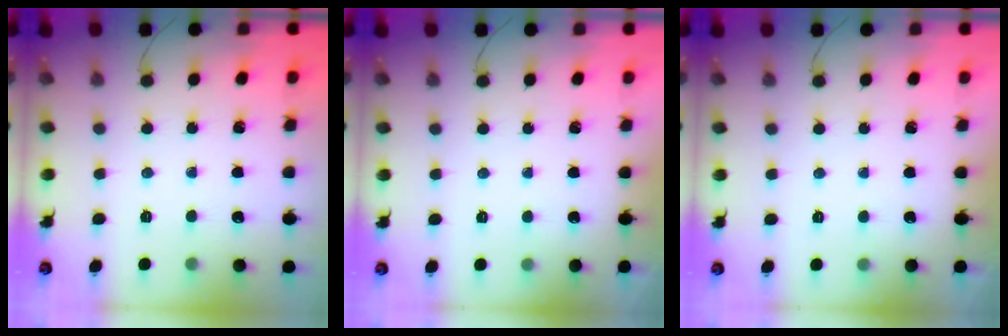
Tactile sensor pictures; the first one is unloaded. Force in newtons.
{"total": 1.8, "press": 1.7, "slide": 0.3}
{"total": 1.8, "press": 1.7, "slide": 0.3}